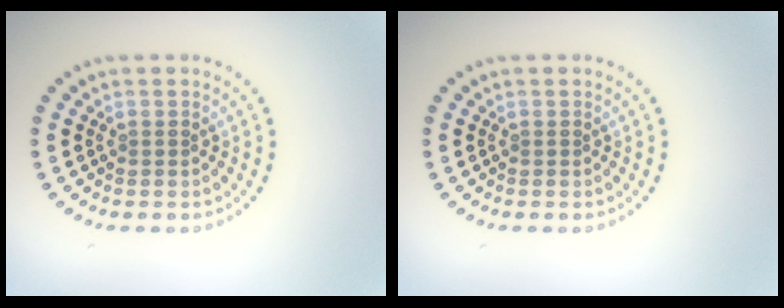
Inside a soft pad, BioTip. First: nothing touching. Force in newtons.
{"total": 0.0}